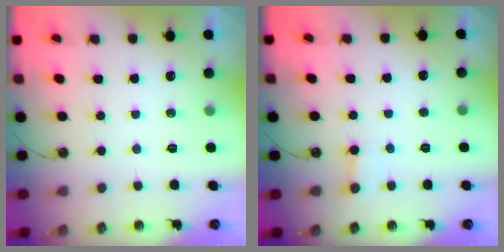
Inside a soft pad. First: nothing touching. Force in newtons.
{"total": 2.5, "press": 2.5, "slide": 0.1}